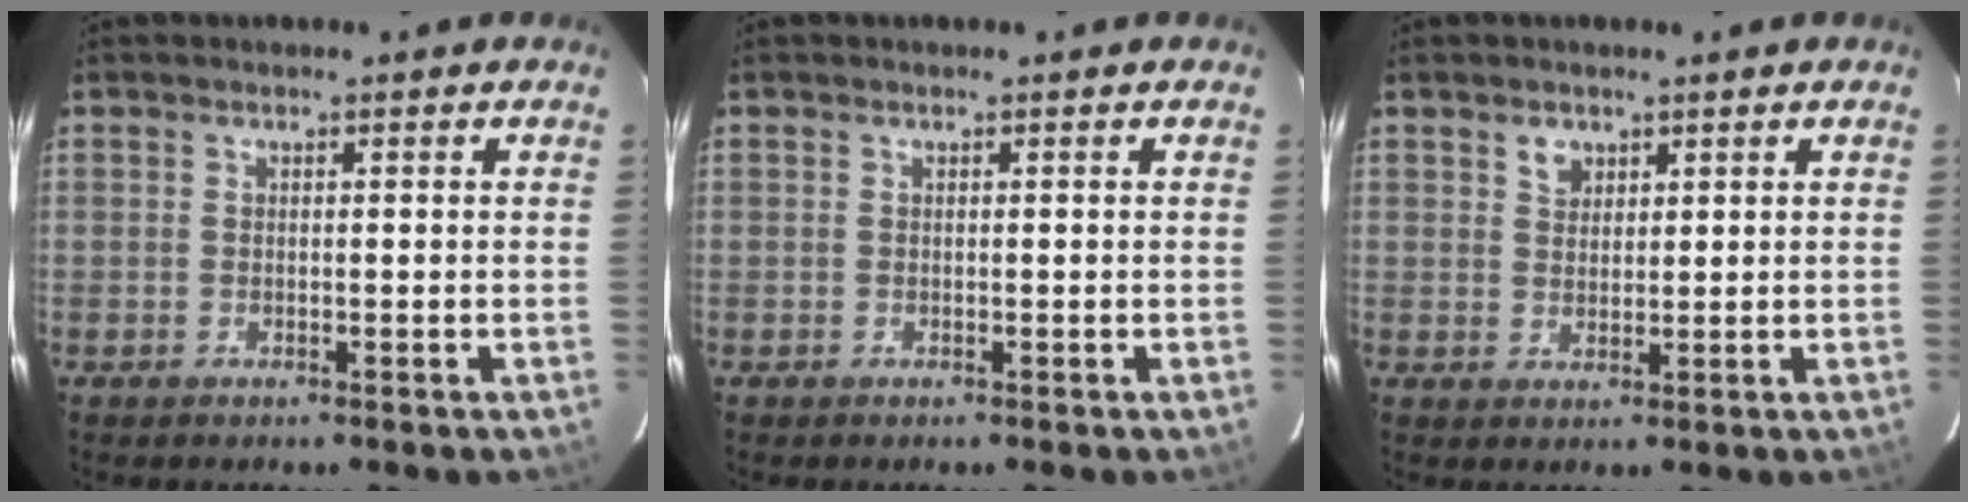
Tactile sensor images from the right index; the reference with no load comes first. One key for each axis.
{"total": 0.0}
{"total": 2.6, "fx": 1.5, "fy": 1.9, "fz": 0.8, "tx": -0.008, "ty": 0.007, "tz": 0.027}